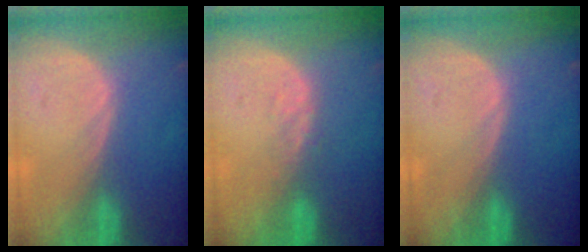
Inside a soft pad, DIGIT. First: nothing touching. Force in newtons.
{"total": 2.5, "press": 1.9, "slide": 1.7}
{"total": 0.0}